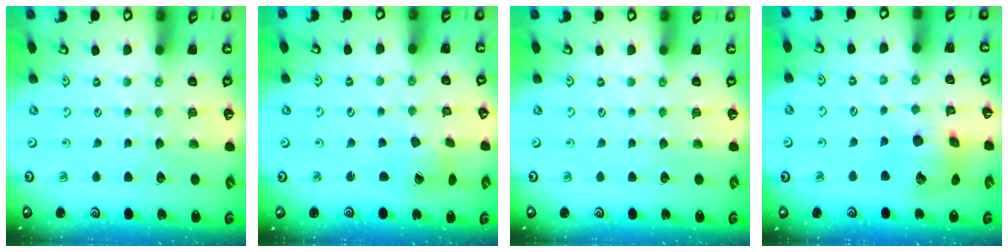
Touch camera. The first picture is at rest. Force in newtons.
{"total": 5.9, "press": 5.9, "slide": 0.3}
{"total": 0.0}
{"total": 13.3, "press": 13.1, "slide": 2.1}